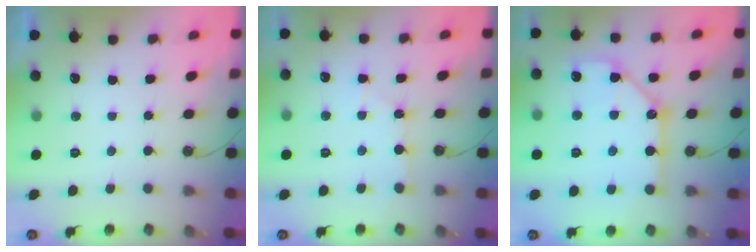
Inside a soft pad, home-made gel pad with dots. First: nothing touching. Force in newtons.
{"total": 5.1, "press": 5.0, "slide": 0.6}
{"total": 11.6, "press": 11.5, "slide": 1.2}